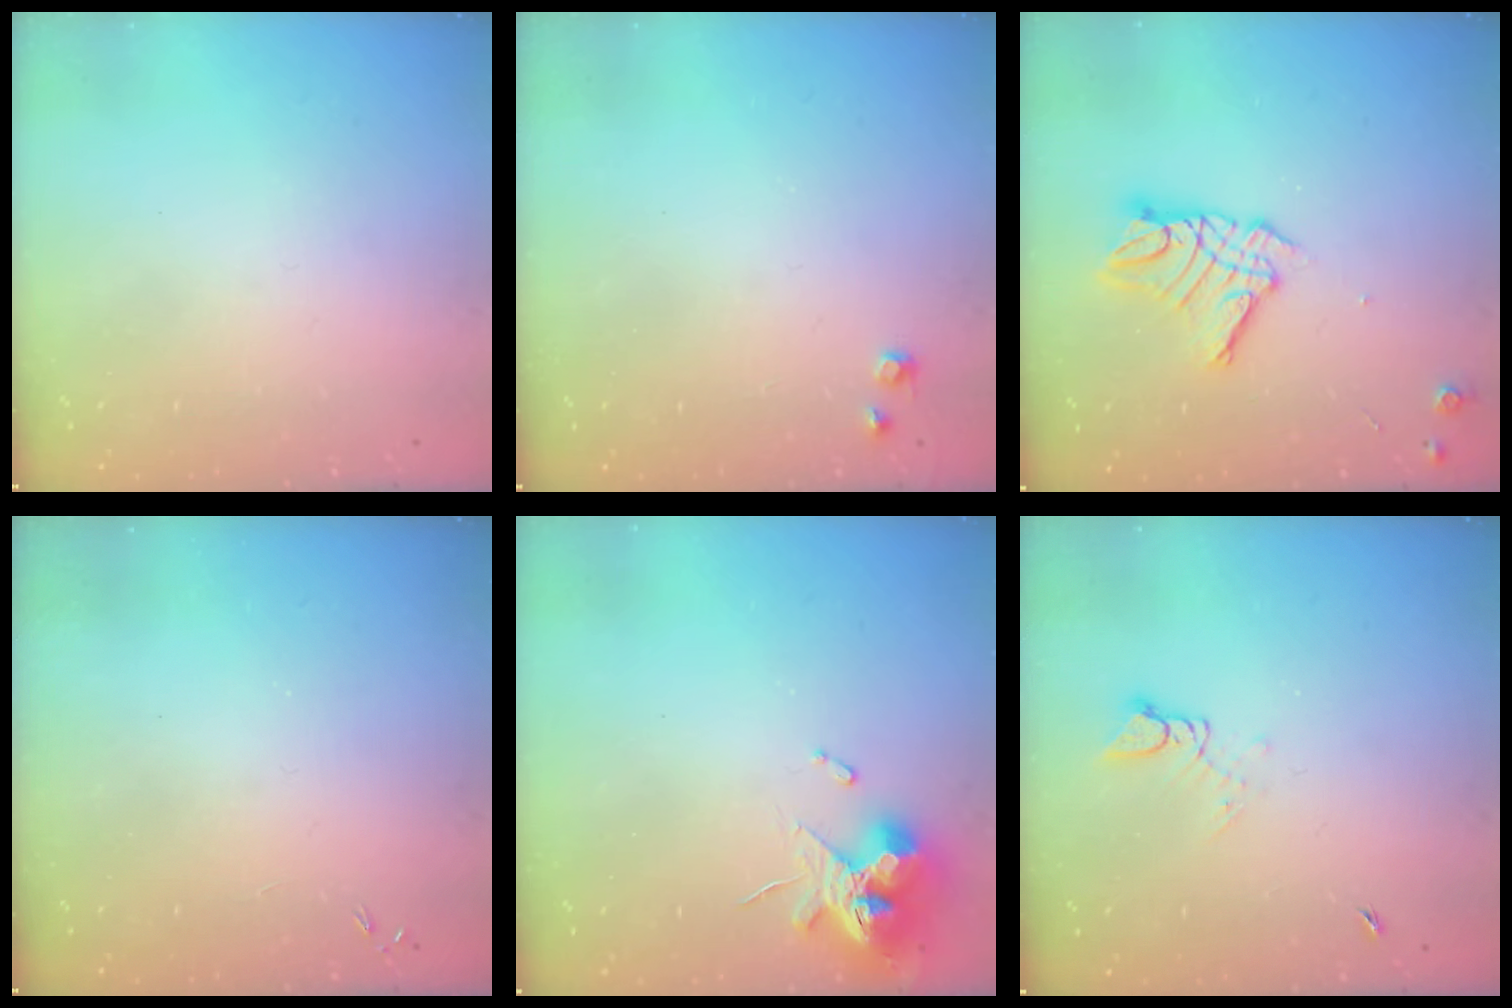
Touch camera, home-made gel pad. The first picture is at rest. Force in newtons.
{"total": 4.8, "press": 4.8, "slide": 0.7}
{"total": 11.0, "press": 11.0, "slide": 1.1}
{"total": 0.0}
{"total": 12.2, "press": 12.2, "slide": 1.3}
{"total": 3.5, "press": 3.5, "slide": 0.1}